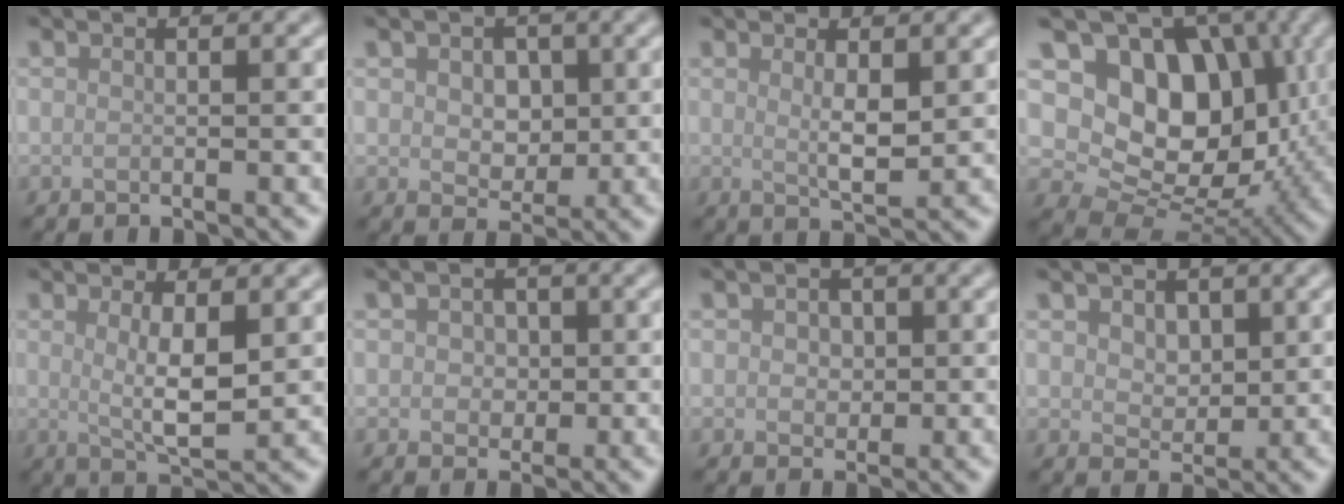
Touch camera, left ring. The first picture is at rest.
{"total": 3.1, "force": [0.5, 2.3, 2.0], "torque": [-0.037, -0.005, 0.004]}
{"total": 2.3, "force": [0.7, 0.5, 2.1], "torque": [-0.037, -0.008, 0.016]}
{"total": 10.6, "force": [2.1, 8.0, 6.7], "torque": [-0.104, -0.014, 0.026]}
{"total": 3.7, "force": [0.8, 1.0, 3.5], "torque": [-0.063, -0.010, 0.020]}
{"total": 2.0, "force": [0.2, 1.7, 1.0], "torque": [-0.012, 0.001, -0.006]}
{"total": 1.8, "force": [0.3, 1.5, 0.9], "torque": [-0.016, -0.001, -0.001]}
{"total": 2.4, "force": [1.0, 1.8, 1.3], "torque": [-0.028, -0.007, 0.016]}